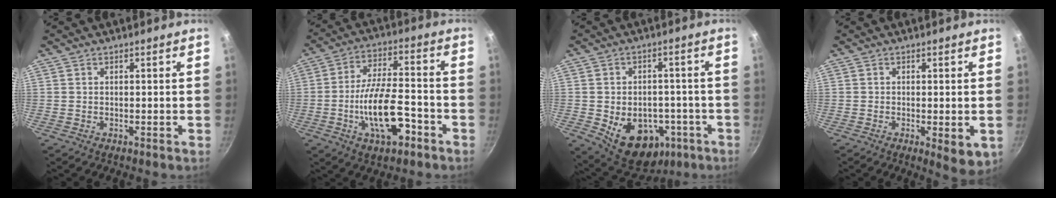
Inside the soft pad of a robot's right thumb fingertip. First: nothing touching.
{"total": 13.9, "force": [-4.9, 5.8, 11.6], "torque": [-0.203, 0.031, -0.084]}
{"total": 14.5, "force": [-5.2, 10.1, 9.1], "torque": [-0.119, 0.020, -0.059]}
{"total": 5.3, "force": [-1.4, 1.7, 4.9], "torque": [-0.068, -0.014, -0.018]}